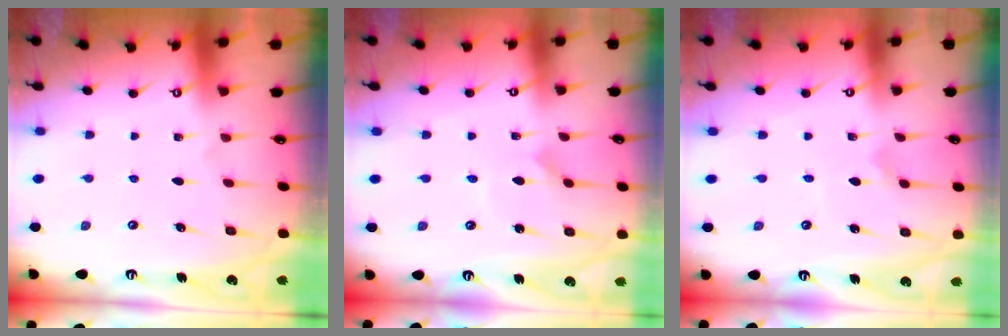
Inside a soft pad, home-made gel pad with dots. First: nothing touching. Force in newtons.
{"total": 1.6, "press": 1.6, "slide": 0.1}
{"total": 0.8, "press": 0.8, "slide": 0.1}